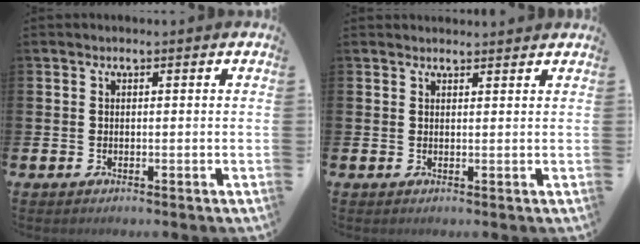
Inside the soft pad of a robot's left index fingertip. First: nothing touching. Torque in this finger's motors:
{"motor_torque": [0.61, -0.79, 0.07, 0.03]}